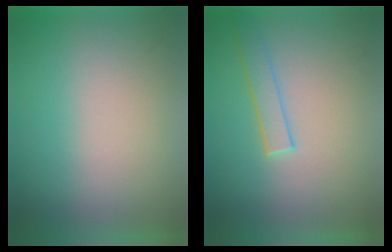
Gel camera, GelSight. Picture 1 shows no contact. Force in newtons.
{"total": 1.5}